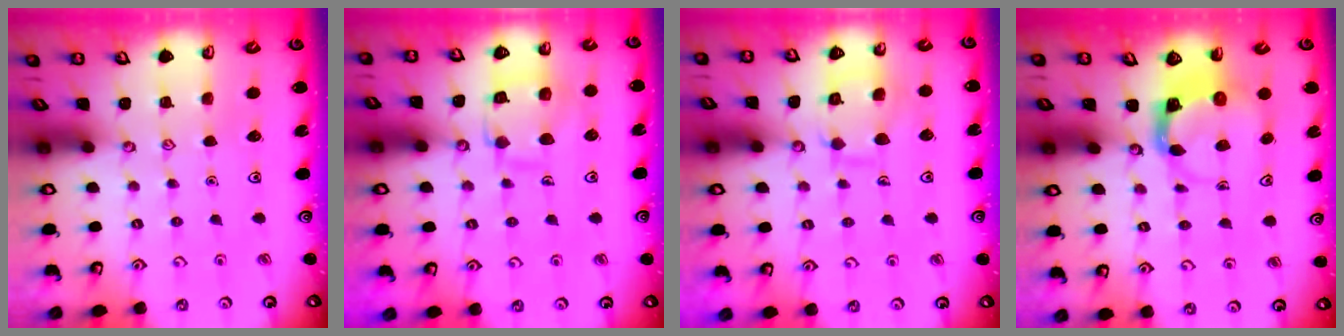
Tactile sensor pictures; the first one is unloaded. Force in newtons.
{"total": 11.8, "press": 11.8, "slide": 1.0}
{"total": 10.4, "press": 10.3, "slide": 0.8}
{"total": 3.8, "press": 3.7, "slide": 0.7}